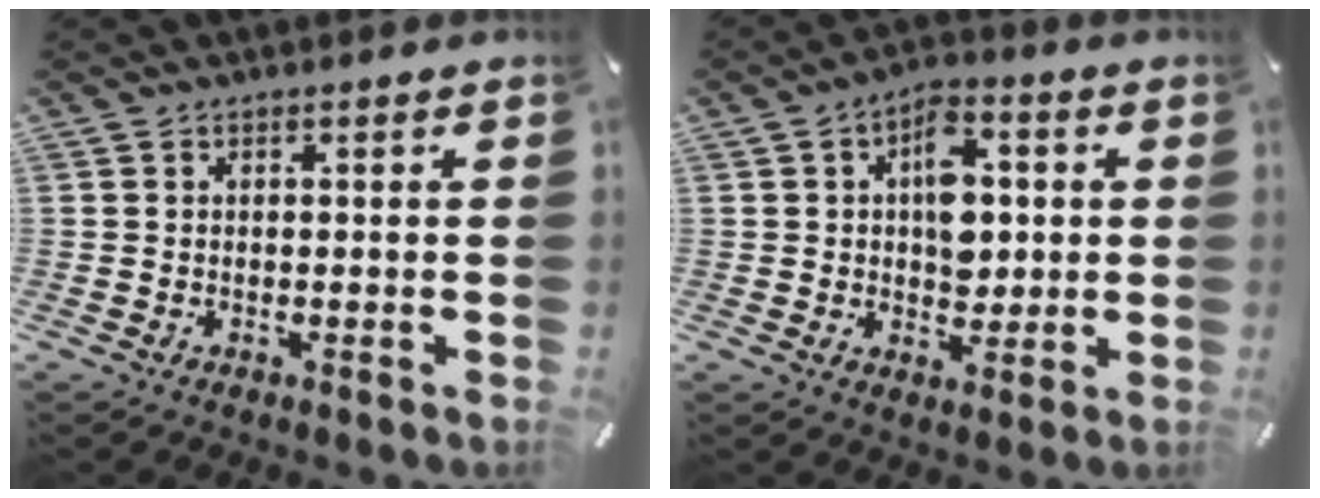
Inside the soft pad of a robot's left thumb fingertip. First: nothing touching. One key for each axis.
{"total": 10.6, "fx": 1.2, "fy": 7.4, "fz": 7.5, "tx": -0.097, "ty": 0.004, "tz": 0.019}